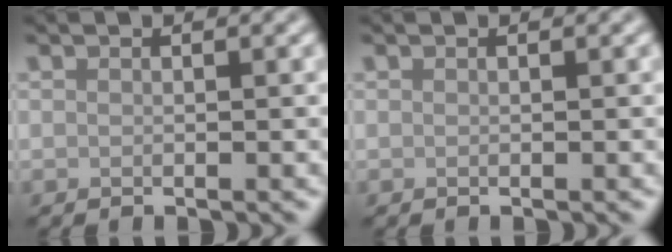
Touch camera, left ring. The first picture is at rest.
{"total": 0.0}